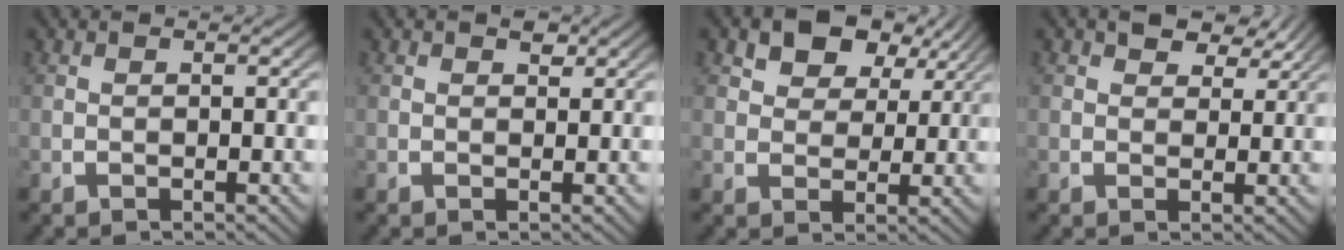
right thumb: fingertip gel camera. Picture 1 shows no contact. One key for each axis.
{"total": 1.1, "fx": 0.8, "fy": 0.6, "fz": 0.5, "tx": 0.000, "ty": 0.000, "tz": 0.014}
{"total": 5.6, "fx": 3.7, "fy": 3.1, "fz": 2.9, "tx": -0.051, "ty": 0.006, "tz": 0.063}
{"total": 3.3, "fx": 2.5, "fy": 1.5, "fz": 1.4, "tx": -0.017, "ty": 0.001, "tz": 0.041}